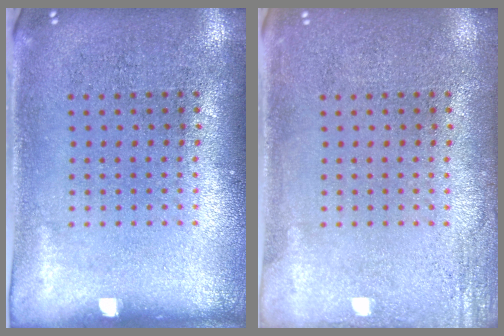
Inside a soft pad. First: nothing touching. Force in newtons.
{"total": 1.8, "press": 1.8, "slide": 0.2}